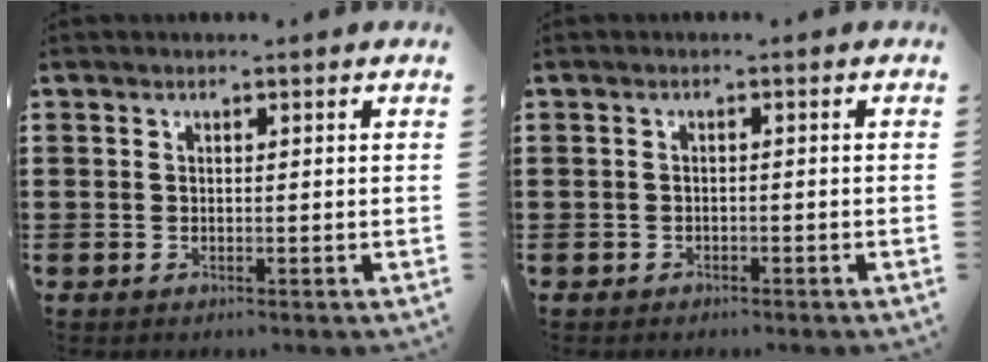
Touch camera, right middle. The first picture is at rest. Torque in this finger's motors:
{"motor_torque": [-0.01, -0.02, 0.06, 0.00]}